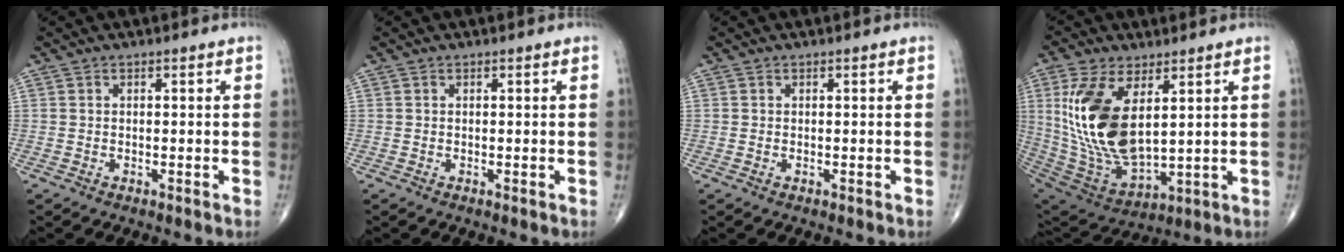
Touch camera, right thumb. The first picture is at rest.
{"total": 0.0}
{"total": 0.0}
{"total": 18.9, "force": [4.7, 9.4, 15.7], "torque": [-0.311, -0.025, 0.107]}